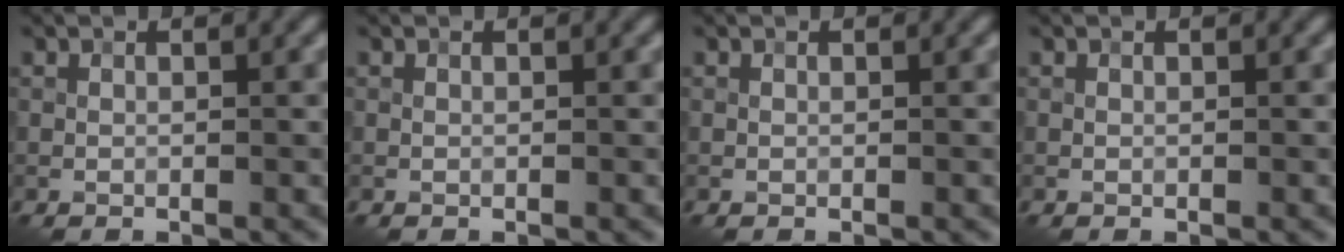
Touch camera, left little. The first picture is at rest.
{"total": 0.0}
{"total": 0.0}
{"total": 0.0}